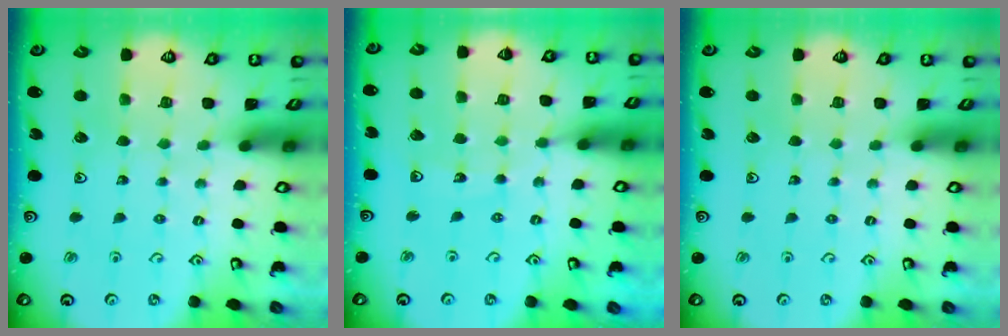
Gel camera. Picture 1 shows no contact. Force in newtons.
{"total": 6.5, "press": 6.0, "slide": 2.5}
{"total": 0.0}